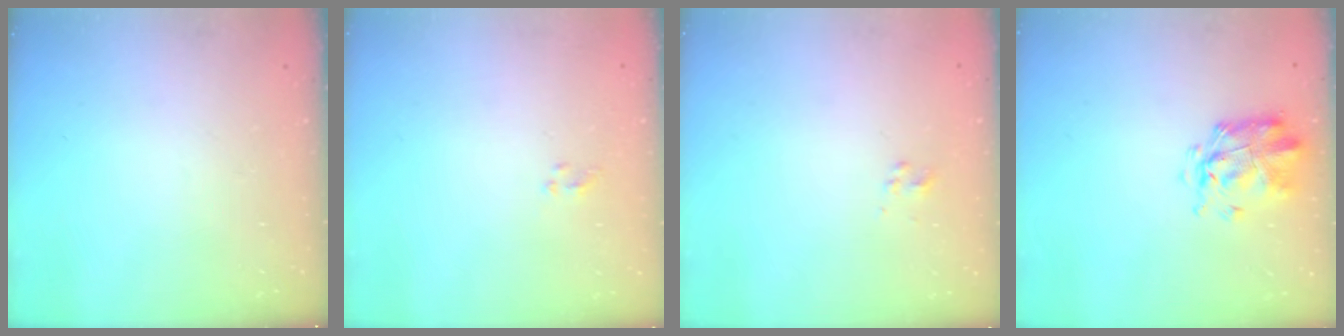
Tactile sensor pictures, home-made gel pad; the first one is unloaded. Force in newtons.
{"total": 1.3, "press": 1.2, "slide": 0.5}
{"total": 2.5, "press": 2.4, "slide": 0.8}
{"total": 3.0, "press": 2.8, "slide": 1.0}